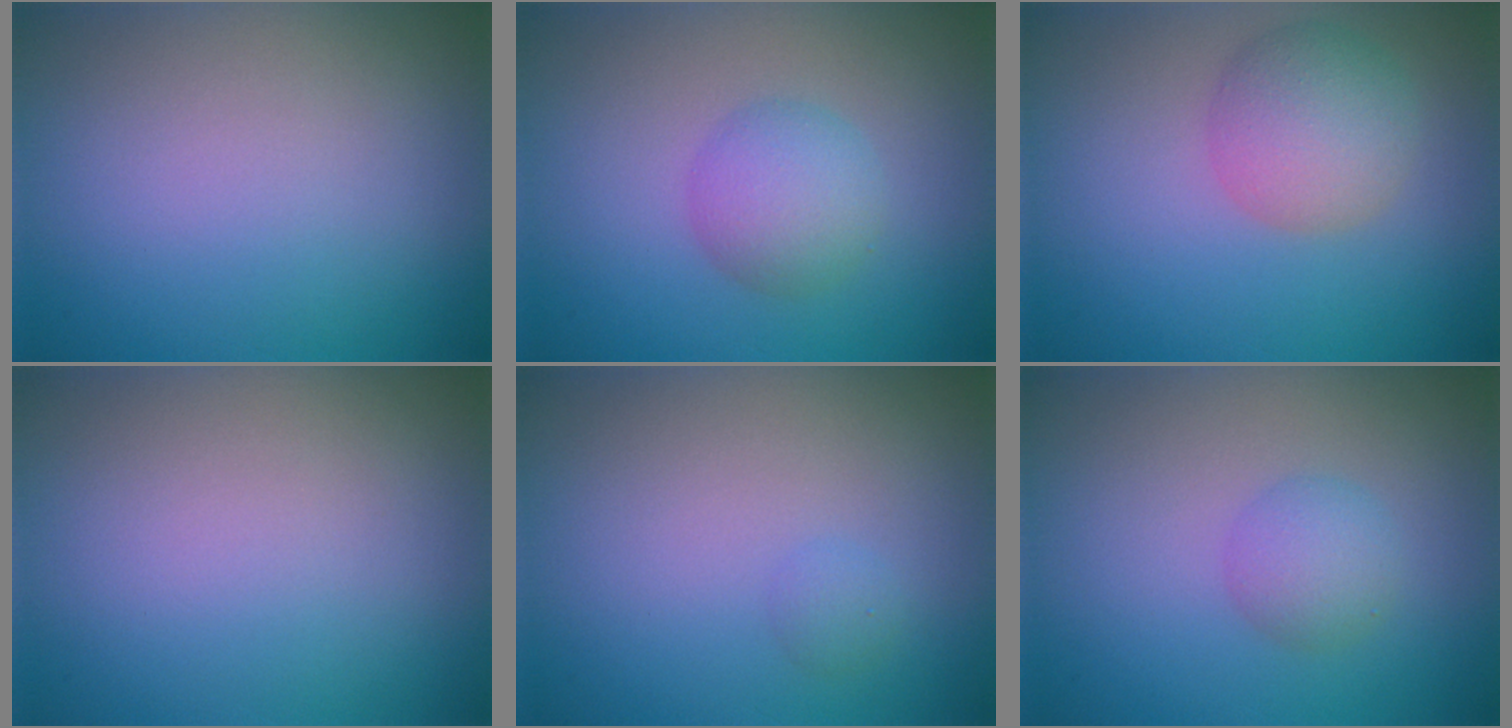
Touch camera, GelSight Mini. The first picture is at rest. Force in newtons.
{"total": 3.2, "press": 3.2, "slide": 0.1}
{"total": 4.2, "press": 4.2, "slide": 0.1}
{"total": 0.0}
{"total": 0.8, "press": 0.8, "slide": 0.0}
{"total": 2.2, "press": 2.2, "slide": 0.1}